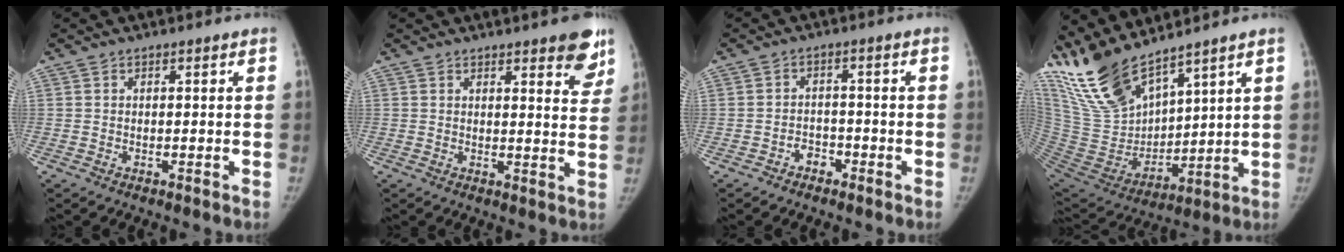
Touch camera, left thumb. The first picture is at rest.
{"total": 8.2, "force": [5.6, 2.4, 5.5], "torque": [-0.036, -0.029, 0.062]}
{"total": 2.6, "force": [-1.8, 1.9, 0.7], "torque": [-0.001, 0.019, -0.030]}
{"total": 17.2, "force": [14.6, 4.0, 8.1], "torque": [-0.139, -0.077, 0.308]}